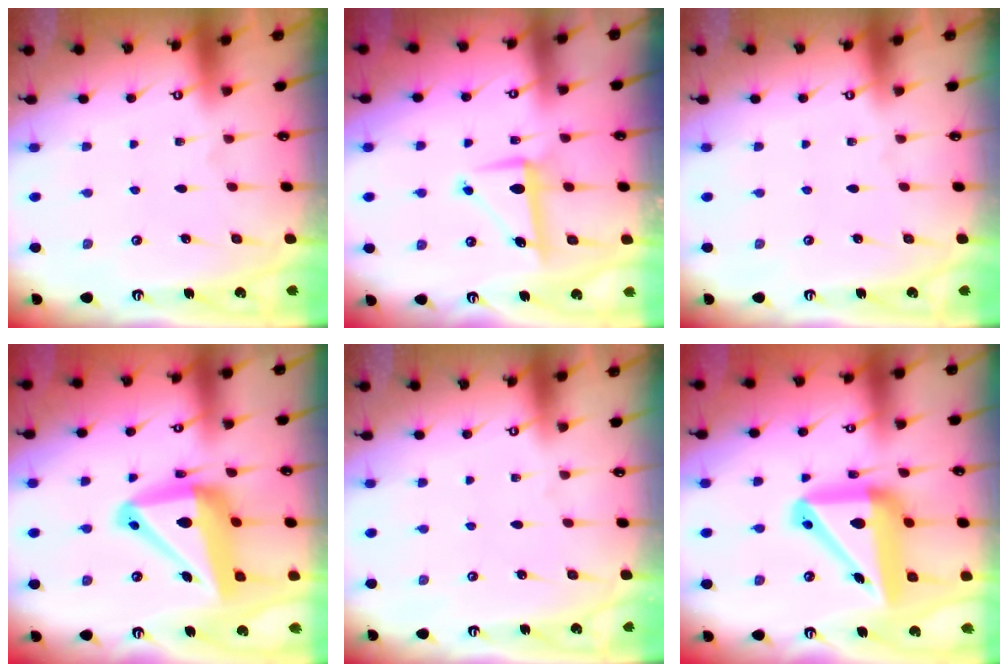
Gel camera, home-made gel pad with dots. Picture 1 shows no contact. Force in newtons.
{"total": 7.6, "press": 7.5, "slide": 0.9}
{"total": 0.0}
{"total": 18.6, "press": 18.4, "slide": 2.9}
{"total": 0.0}
{"total": 20.2, "press": 20.0, "slide": 2.9}